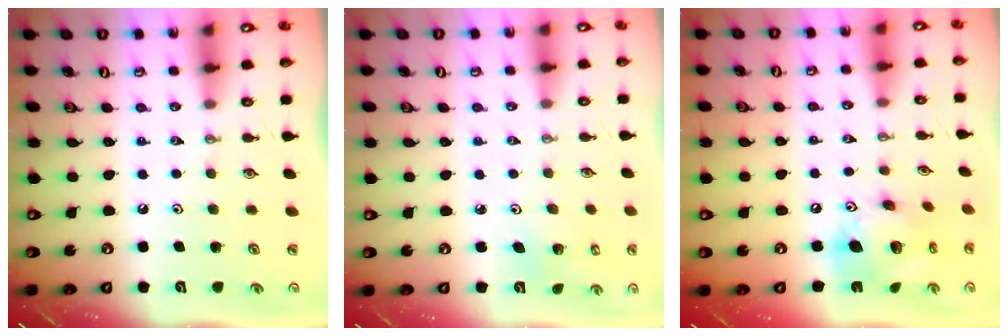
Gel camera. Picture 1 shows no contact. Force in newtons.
{"total": 2.2, "press": 2.2, "slide": 0.2}
{"total": 15.3, "press": 15.2, "slide": 1.4}